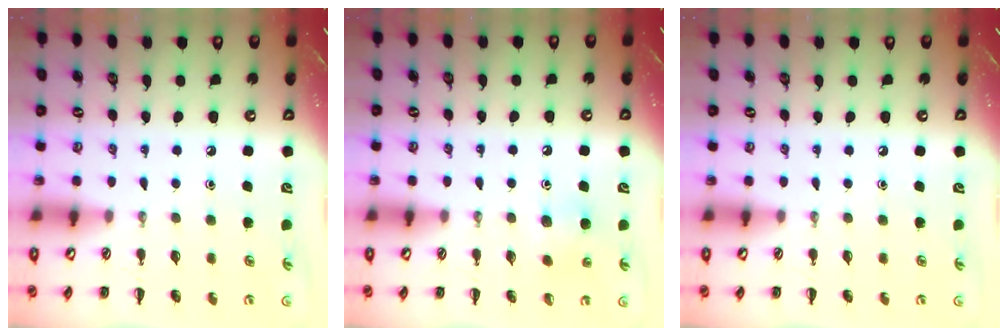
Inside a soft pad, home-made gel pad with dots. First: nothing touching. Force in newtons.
{"total": 6.4, "press": 6.0, "slide": 2.1}
{"total": 0.0}